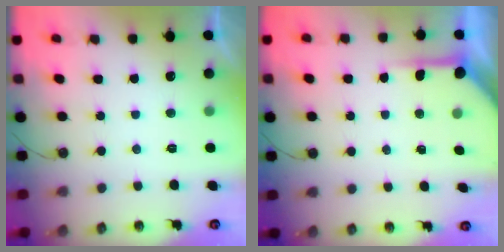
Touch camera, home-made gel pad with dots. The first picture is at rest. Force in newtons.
{"total": 5.1, "press": 5.1, "slide": 0.3}